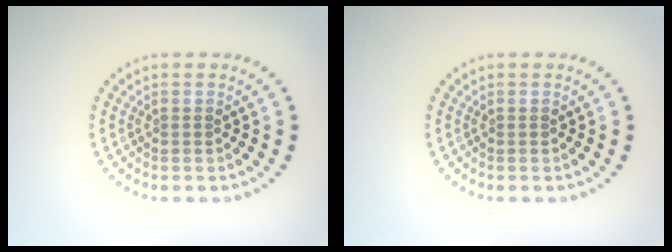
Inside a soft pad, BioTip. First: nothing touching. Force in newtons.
{"total": 0.0}